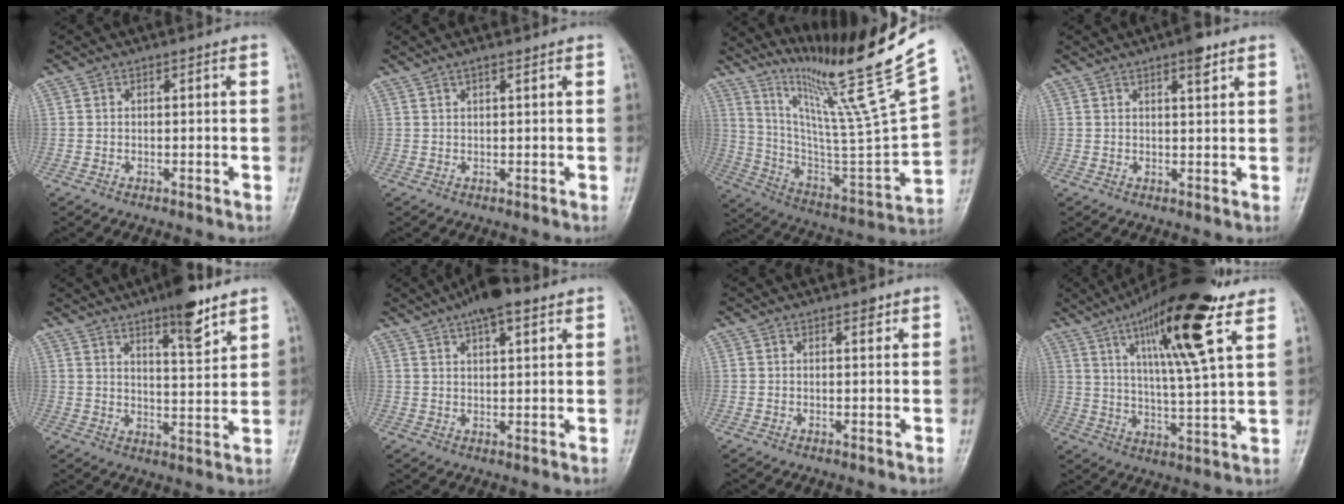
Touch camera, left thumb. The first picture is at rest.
{"total": 1.7, "force": [1.3, 0.3, 1.1], "torque": [-0.020, 0.001, 0.022]}
{"total": 27.7, "force": [19.6, 1.4, 19.6], "torque": [-0.301, -0.114, 0.328]}
{"total": 3.6, "force": [2.3, 1.0, 2.6], "torque": [-0.032, -0.010, 0.031]}
{"total": 9.4, "force": [6.5, 2.2, 6.4], "torque": [-0.081, -0.044, 0.099]}
{"total": 8.4, "force": [5.3, 2.9, 5.7], "torque": [-0.078, -0.006, 0.082]}
{"total": 1.3, "force": [0.8, 0.6, 0.7], "torque": [-0.002, -0.002, 0.008]}
{"total": 19.3, "force": [10.4, 3.5, 15.9], "torque": [-0.246, -0.036, 0.169]}